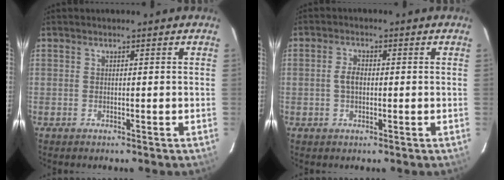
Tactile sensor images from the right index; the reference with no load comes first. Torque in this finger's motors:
{"motor_torque": [0.22, 0.07, 0.06, 0.04]}